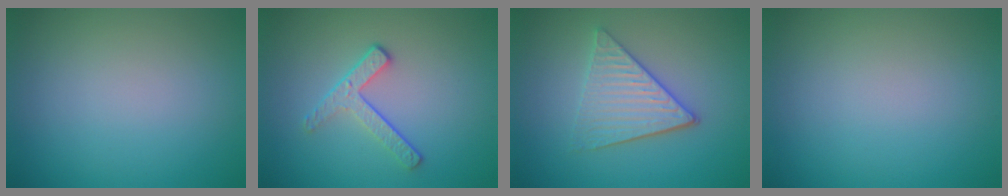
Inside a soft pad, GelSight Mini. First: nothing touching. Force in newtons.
{"total": 2.3, "press": 1.7, "slide": 1.6}
{"total": 3.9, "press": 3.3, "slide": 1.9}
{"total": 0.0}